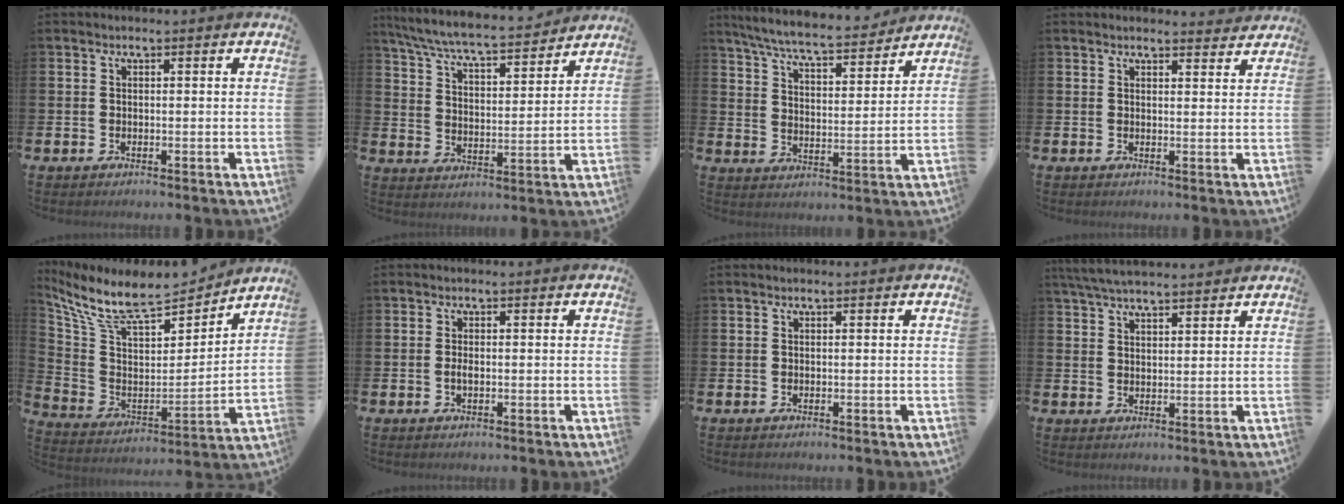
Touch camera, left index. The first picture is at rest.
{"total": 7.2, "force": [6.8, 0.5, 2.4], "torque": [-0.078, -0.049, 0.117]}
{"total": 7.4, "force": [6.9, 0.8, 2.6], "torque": [-0.082, -0.044, 0.119]}
{"total": 2.2, "force": [2.2, 0.4, 0.1], "torque": [0.004, -0.012, 0.038]}
{"total": 9.5, "force": [8.4, 2.6, 3.8], "torque": [-0.120, -0.057, 0.143]}
{"total": 1.1, "force": [-0.3, 0.4, 1.0], "torque": [-0.017, 0.002, -0.007]}
{"total": 0.0}
{"total": 4.8, "force": [4.5, 0.7, 1.4], "torque": [-0.045, -0.009, 0.086]}